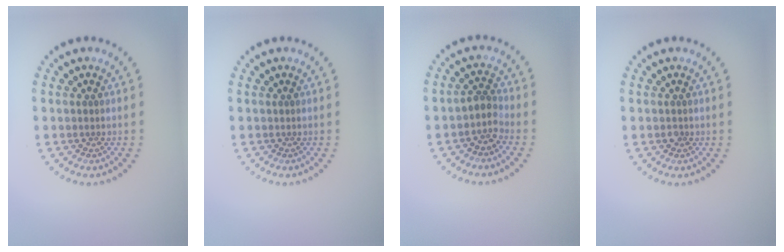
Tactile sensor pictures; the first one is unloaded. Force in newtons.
{"total": 0.0}
{"total": 2.1, "press": 1.6, "slide": 1.4}
{"total": 0.7, "press": 0.6, "slide": 0.2}